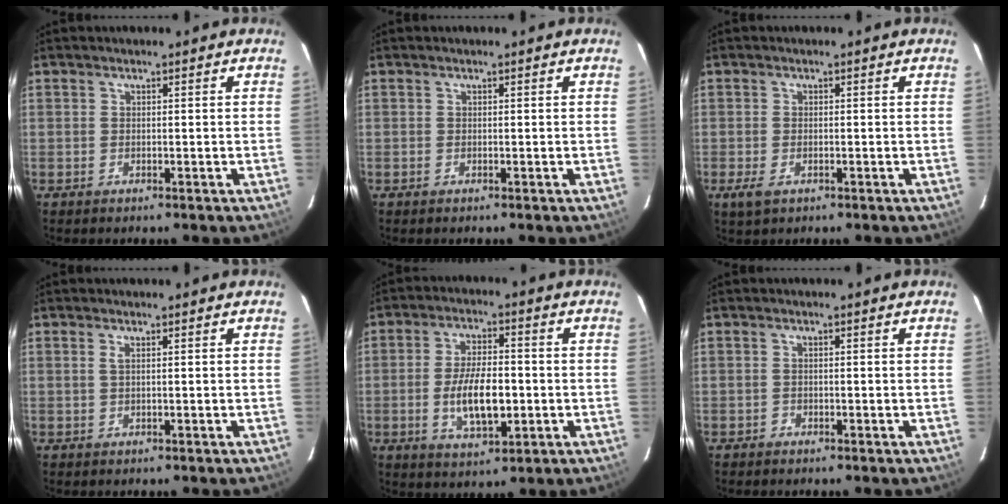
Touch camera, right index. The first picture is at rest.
{"total": 0.0}
{"total": 2.9, "force": [-1.3, 1.6, 2.0], "torque": [-0.041, -0.008, -0.022]}
{"total": 0.7, "force": [0.2, -0.2, 0.7], "torque": [-0.014, 0.001, 0.002]}
{"total": 10.3, "force": [-1.9, 4.3, 9.2], "torque": [-0.178, -0.006, -0.028]}
{"total": 0.6, "force": [-0.6, 0.3, -0.1], "torque": [-0.001, 0.003, -0.011]}